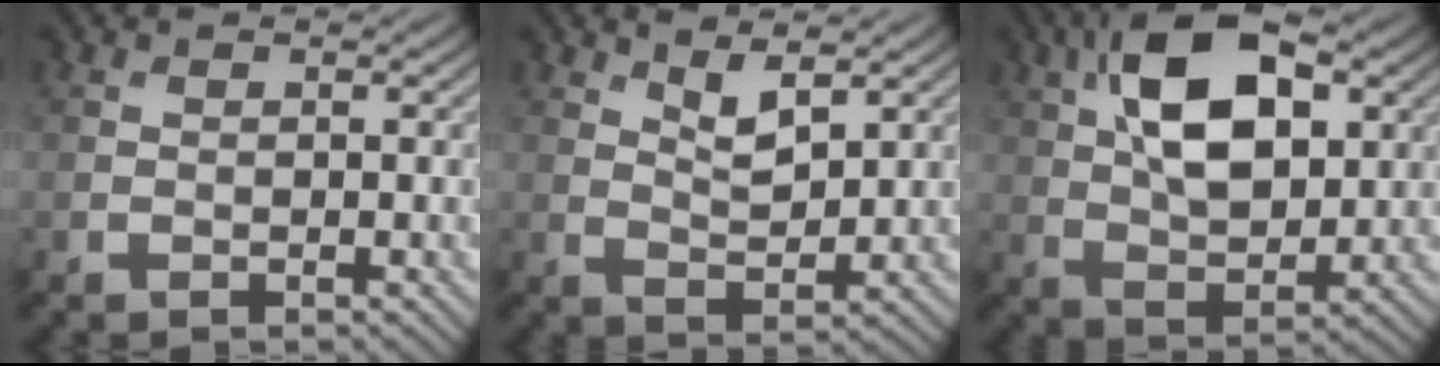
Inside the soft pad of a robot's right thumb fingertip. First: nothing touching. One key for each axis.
{"total": 4.0, "fx": 2.4, "fy": 1.5, "fz": 2.8, "tx": -0.062, "ty": -0.008, "tz": 0.047}
{"total": 13.3, "fx": 4.3, "fy": 7.0, "fz": 10.5, "tx": -0.203, "ty": 0.014, "tz": 0.073}